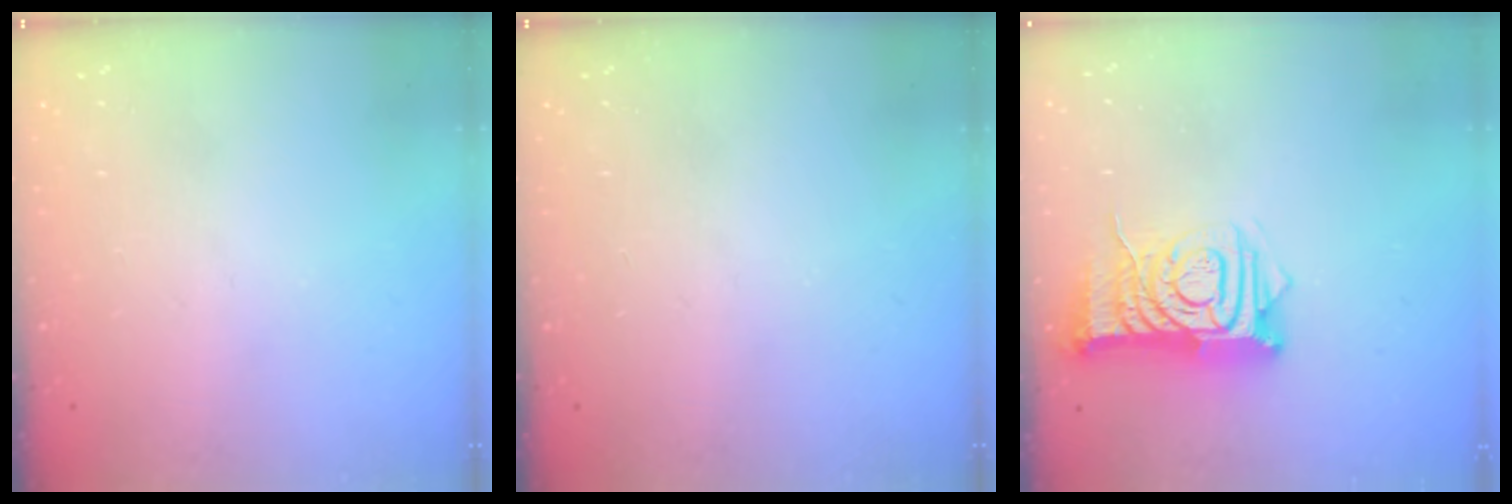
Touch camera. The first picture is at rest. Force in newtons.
{"total": 0.0}
{"total": 11.6, "press": 11.6, "slide": 1.1}